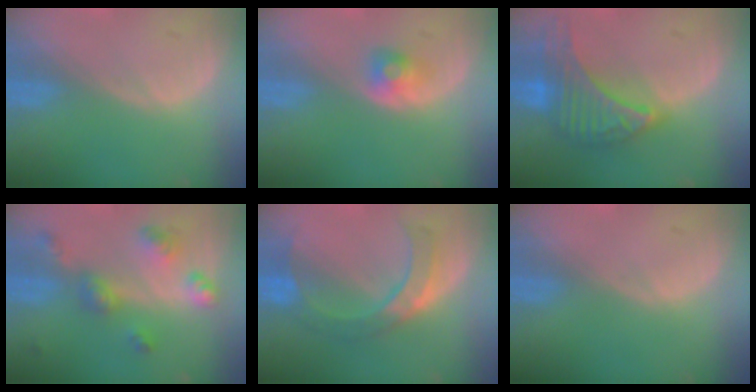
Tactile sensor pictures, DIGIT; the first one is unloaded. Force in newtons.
{"total": 2.5, "press": 2.3, "slide": 0.9}
{"total": 9.6, "press": 9.5, "slide": 0.6}
{"total": 6.8, "press": 6.0, "slide": 3.2}
{"total": 7.0, "press": 6.9, "slide": 1.0}
{"total": 0.0}